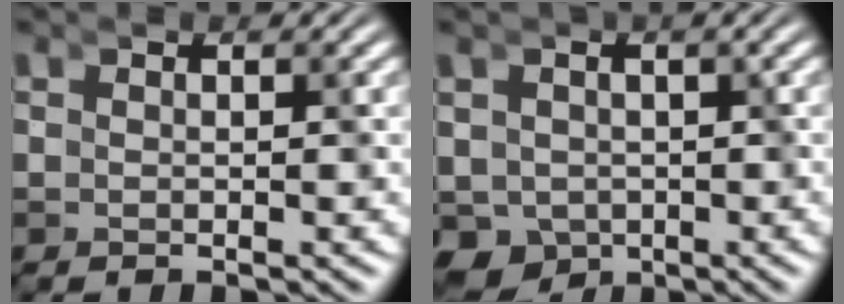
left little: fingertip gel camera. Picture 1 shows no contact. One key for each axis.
{"total": 9.0, "fx": -3.6, "fy": 7.8, "fz": 2.7, "tx": -0.104, "ty": -0.060, "tz": -0.048}